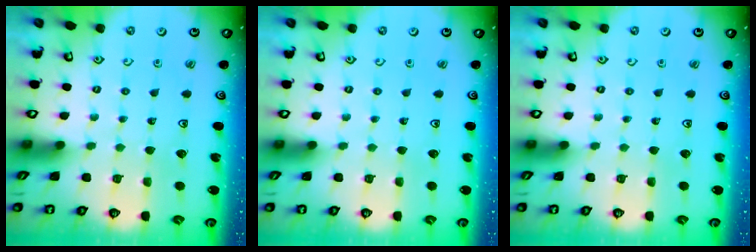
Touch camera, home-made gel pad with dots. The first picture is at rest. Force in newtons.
{"total": 0.0}
{"total": 0.0}